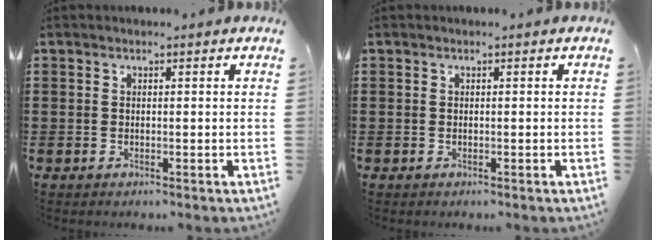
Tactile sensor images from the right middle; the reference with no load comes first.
{"total": 0.0}